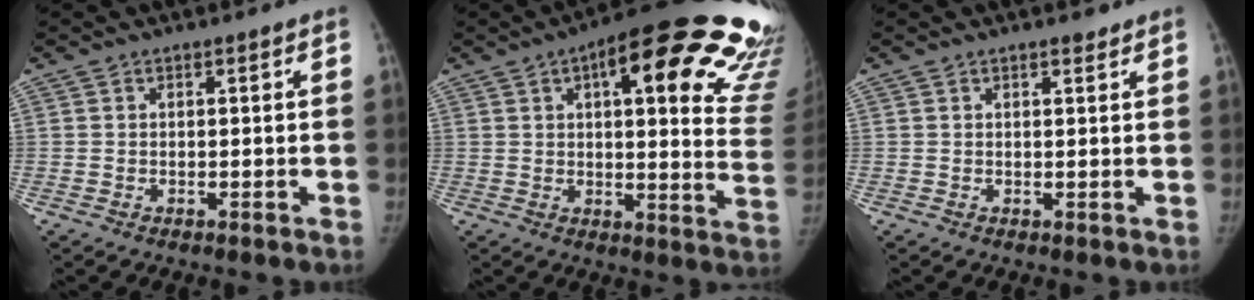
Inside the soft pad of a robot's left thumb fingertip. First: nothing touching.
{"total": 29.3, "force": [15.1, 8.9, 23.5], "torque": [-0.211, -0.021, 0.182]}
{"total": 1.6, "force": [1.2, 0.5, 0.8], "torque": [-0.008, -0.007, 0.018]}